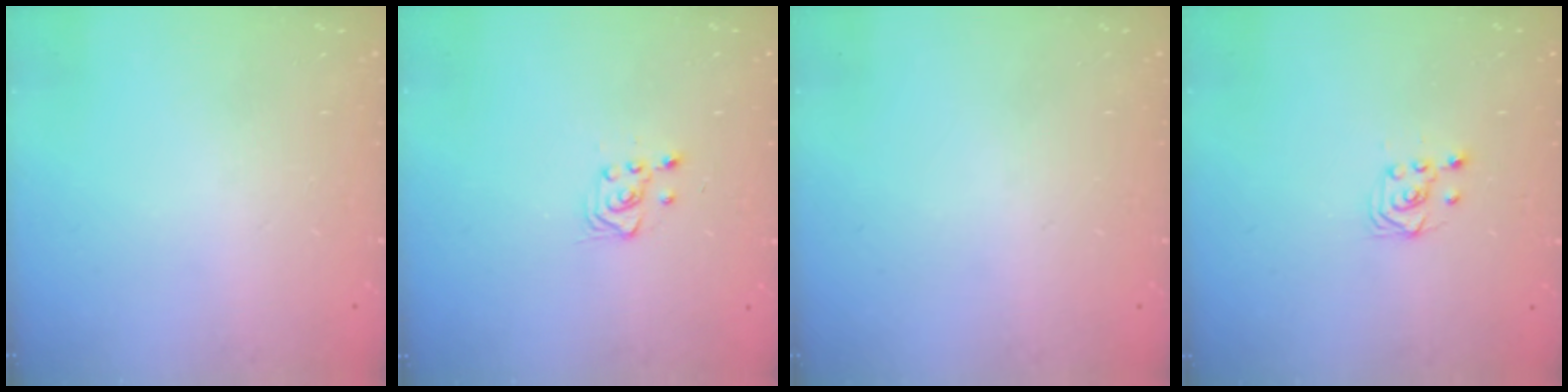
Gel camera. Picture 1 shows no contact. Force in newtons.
{"total": 3.0, "press": 2.8, "slide": 1.0}
{"total": 0.0}
{"total": 2.5, "press": 2.2, "slide": 1.2}